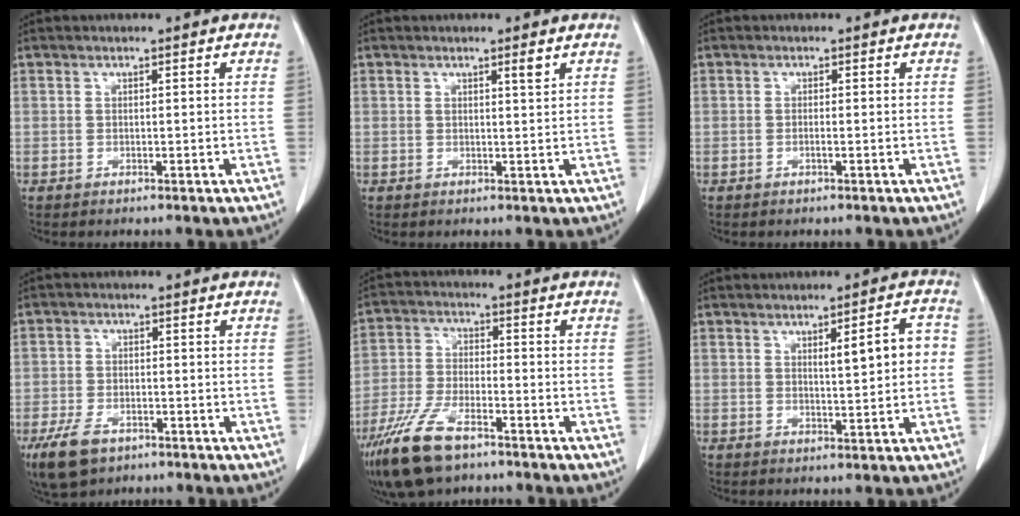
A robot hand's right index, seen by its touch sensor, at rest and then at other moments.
{"total": 1.7, "force": [1.0, -0.1, 1.4], "torque": [-0.022, -0.004, 0.016]}
{"total": 0.7, "force": [-0.2, 0.0, 0.7], "torque": [-0.014, 0.000, -0.004]}
{"total": 6.5, "force": [-3.9, 3.7, 3.6], "torque": [-0.078, -0.006, -0.060]}
{"total": 10.8, "force": [-7.3, 3.9, 6.9], "torque": [-0.149, -0.014, -0.134]}
{"total": 5.4, "force": [0.6, 1.0, 5.3], "torque": [-0.076, 0.012, 0.011]}